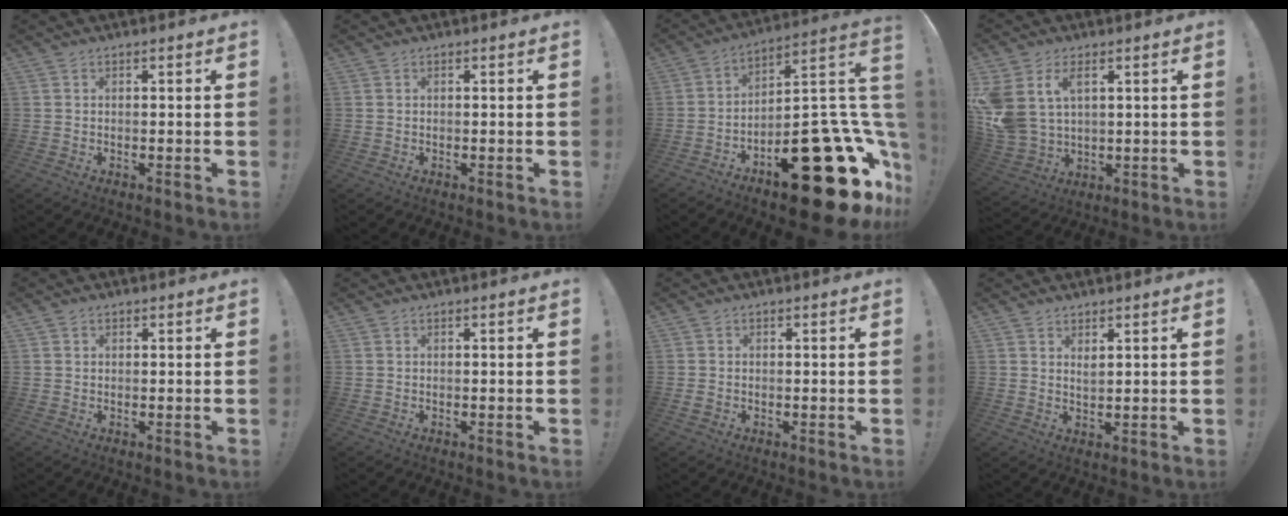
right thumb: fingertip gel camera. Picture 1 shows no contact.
{"total": 0.0}
{"total": 29.5, "force": [-14.0, 11.8, 23.0], "torque": [-0.230, 0.070, -0.200]}
{"total": 10.7, "force": [4.7, 7.1, 6.6], "torque": [-0.149, -0.018, 0.092]}
{"total": 0.8, "force": [0.4, 0.7, 0.0], "torque": [0.008, -0.002, 0.005]}
{"total": 0.0}
{"total": 1.2, "force": [-0.3, 1.0, 0.6], "torque": [-0.012, 0.003, -0.005]}
{"total": 2.6, "force": [2.0, 1.1, 1.3], "torque": [-0.009, -0.016, 0.033]}